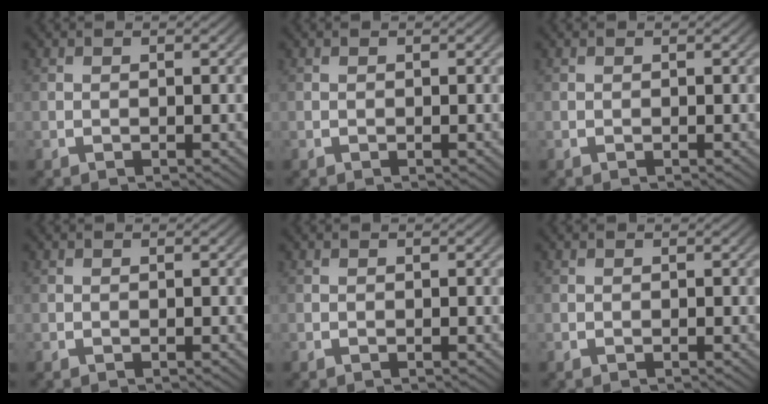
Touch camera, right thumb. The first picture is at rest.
{"total": 0.0}
{"total": 0.0}
{"total": 0.0}
{"total": 0.0}
{"total": 0.0}